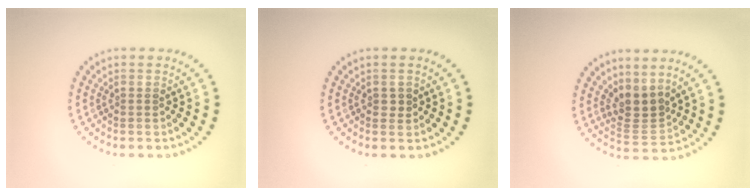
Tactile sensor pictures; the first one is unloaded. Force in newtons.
{"total": 0.7, "press": 0.7, "slide": 0.1}
{"total": 2.8, "press": 2.0, "slide": 1.9}